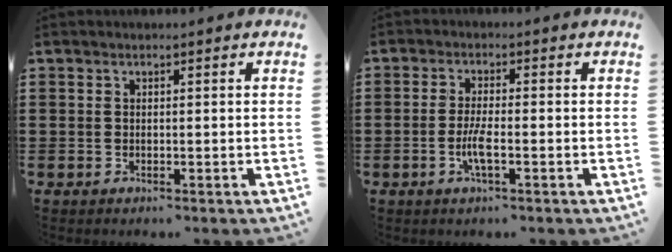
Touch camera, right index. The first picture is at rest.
{"total": 3.7, "force": [-1.3, 0.6, 3.4], "torque": [-0.079, -0.007, -0.028]}